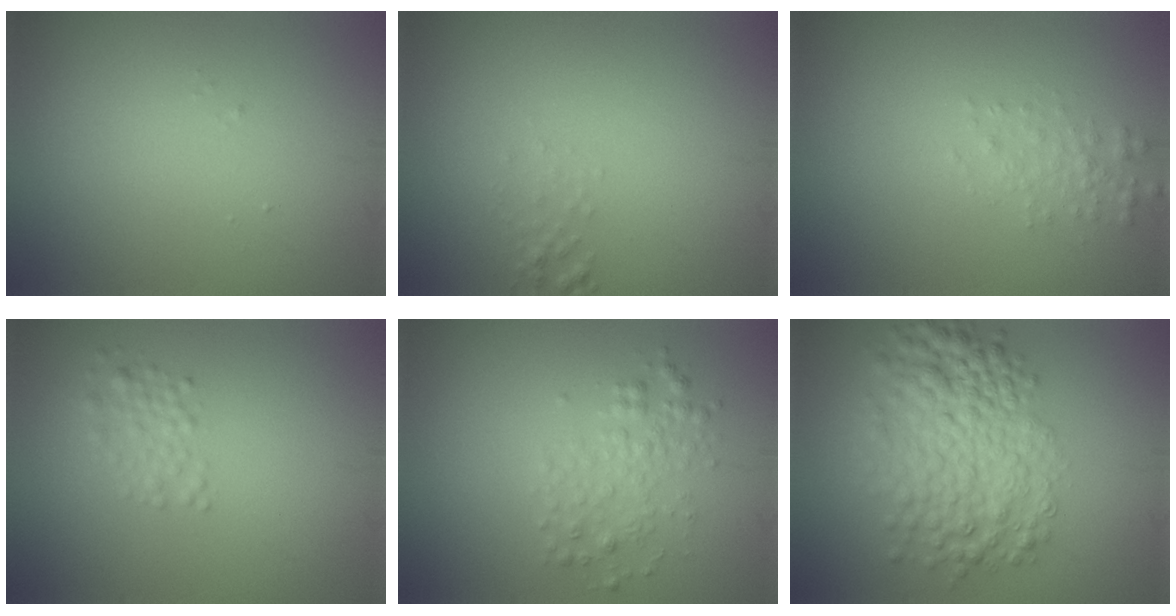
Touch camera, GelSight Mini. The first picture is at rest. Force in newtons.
{"total": 0.8, "press": 0.8, "slide": 0.1}
{"total": 1.4, "press": 1.4, "slide": 0.0}
{"total": 1.7, "press": 1.7, "slide": 0.0}
{"total": 2.4, "press": 2.4, "slide": 0.1}
{"total": 6.8, "press": 6.8, "slide": 0.2}